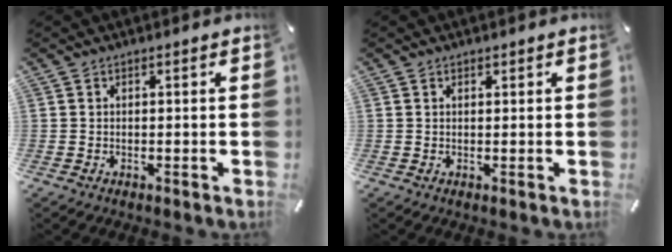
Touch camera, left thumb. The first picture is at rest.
{"total": 0.6, "force": [0.4, 0.4, 0.1], "torque": [-0.001, 0.002, 0.008]}